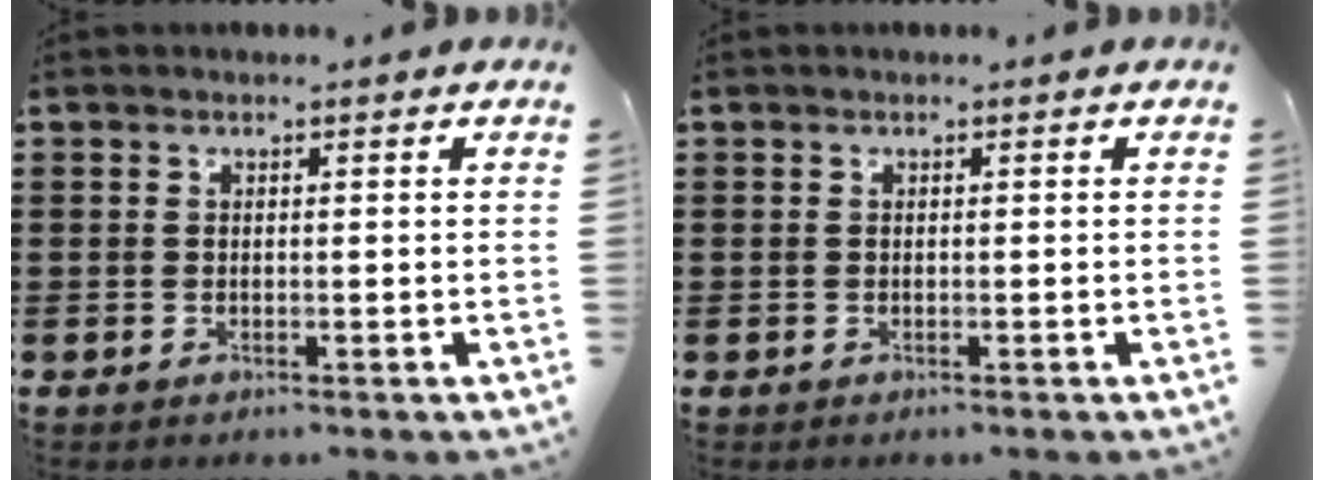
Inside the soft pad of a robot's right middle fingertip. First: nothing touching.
{"total": 0.0}